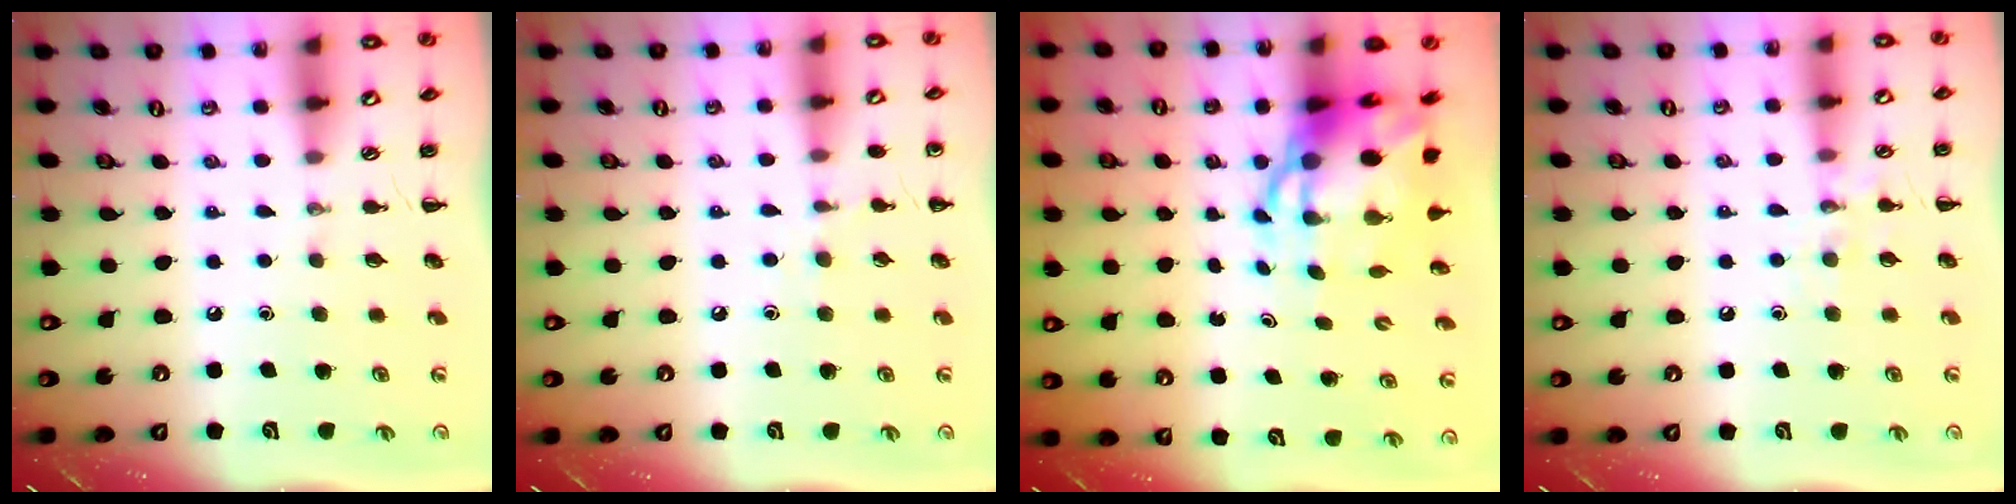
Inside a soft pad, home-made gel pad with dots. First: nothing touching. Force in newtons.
{"total": 5.8, "press": 5.6, "slide": 1.7}
{"total": 9.2, "press": 8.9, "slide": 2.3}
{"total": 7.1, "press": 7.0, "slide": 1.2}